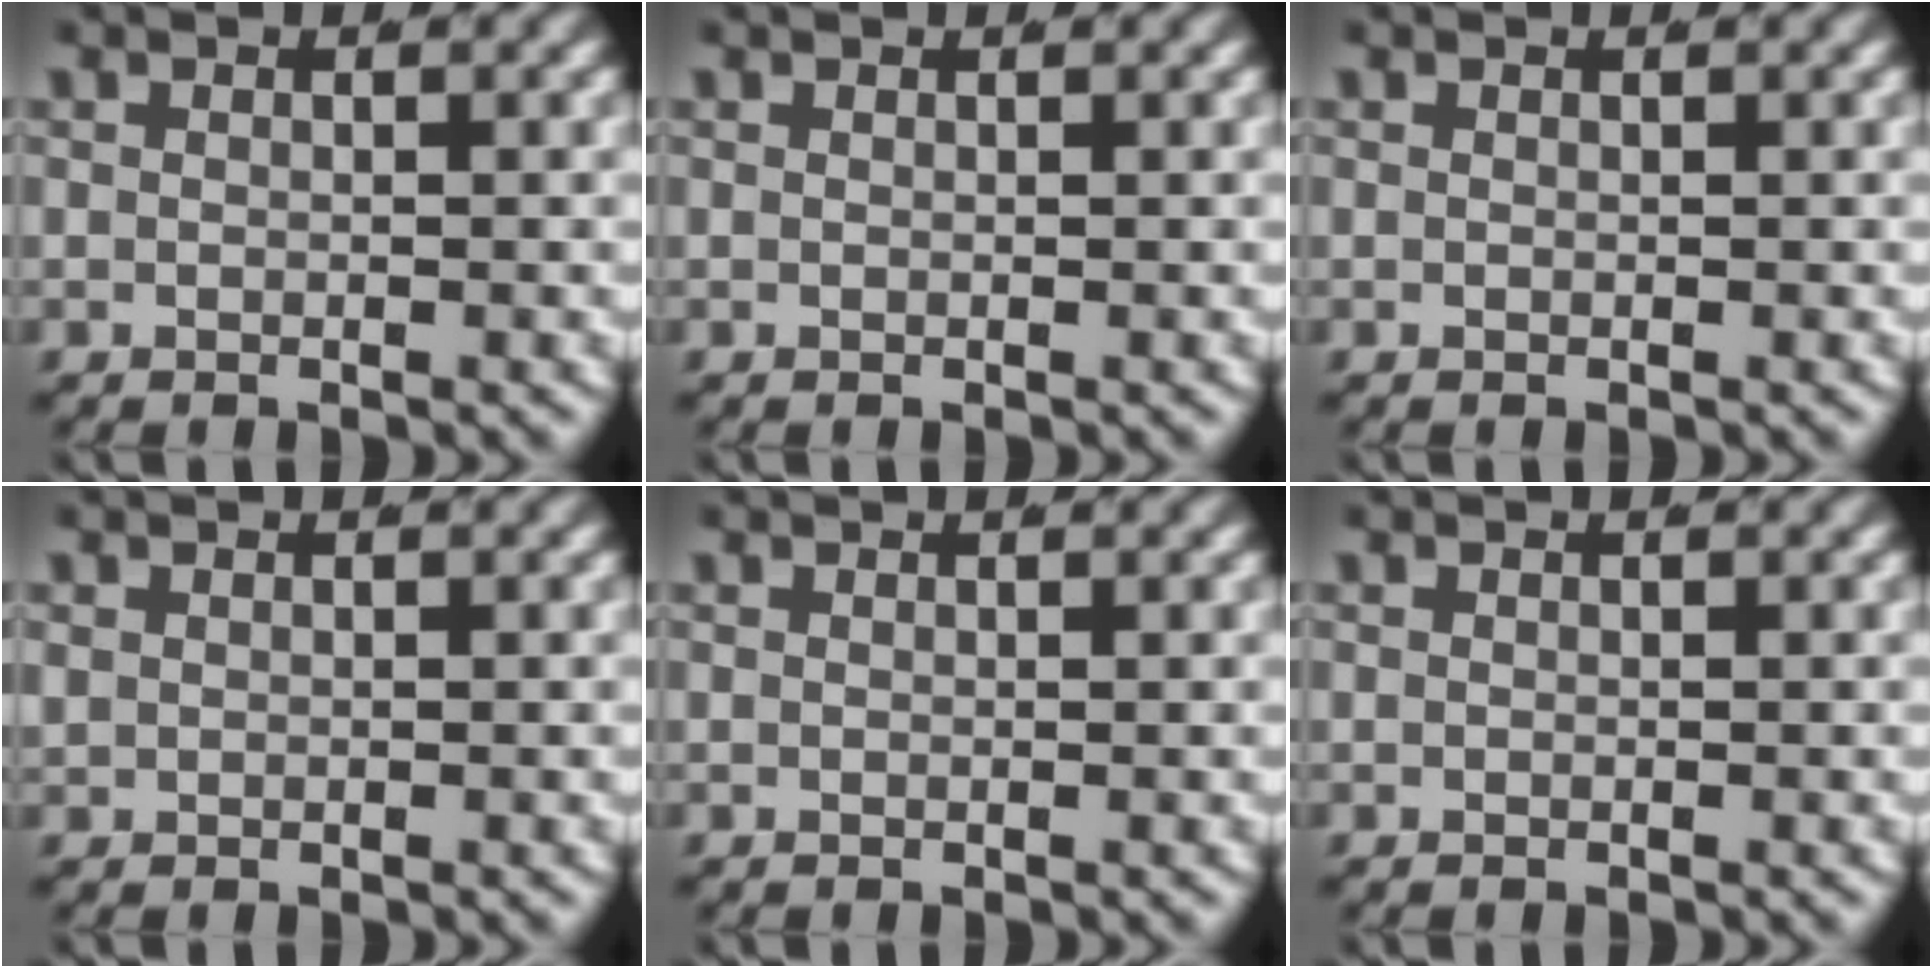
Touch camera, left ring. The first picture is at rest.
{"total": 0.0}
{"total": 0.0}
{"total": 0.5, "force": [0.2, 0.4, 0.3], "torque": [-0.016, -0.006, 0.012]}
{"total": 0.0}
{"total": 0.0}